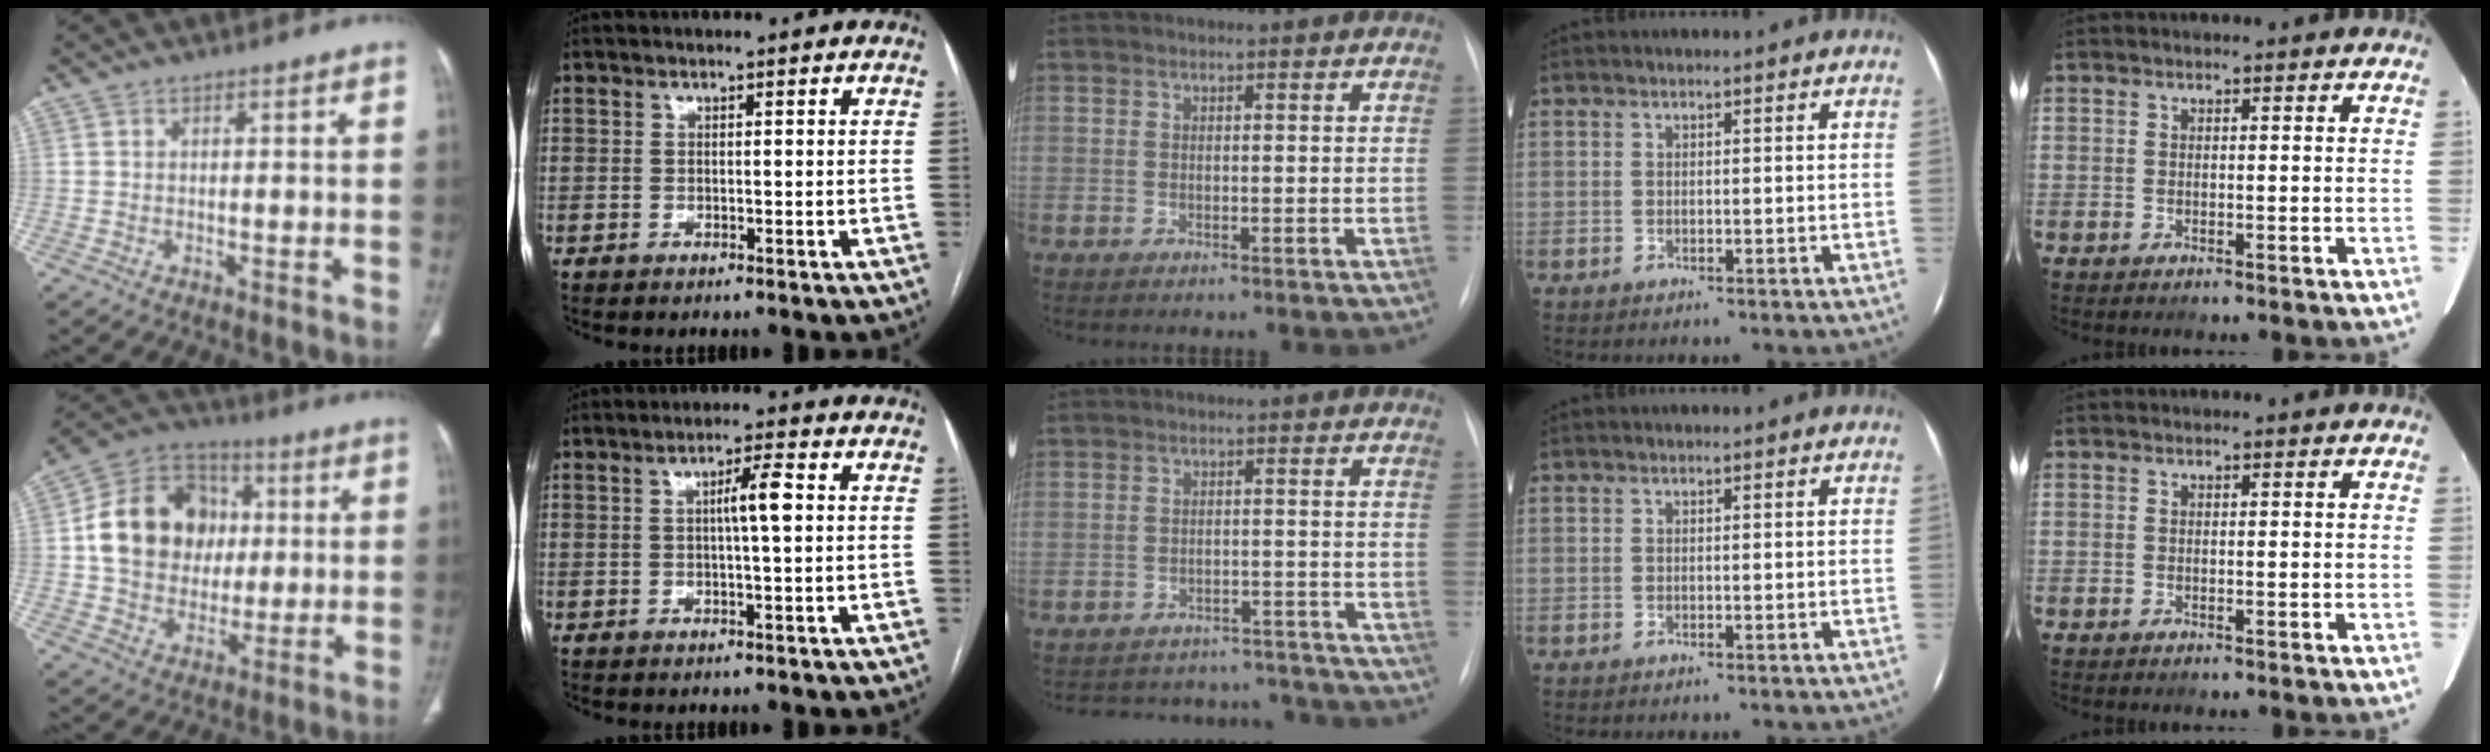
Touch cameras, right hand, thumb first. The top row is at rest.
{"thumb": {"total": 17.6, "force": [1.8, 14.7, 9.6], "torque": [-0.137, 0.021, 0.033]}, "index": {"total": 4.0, "force": [0.4, 0.0, 4.0], "torque": [-0.068, 0.005, 0.006]}, "middle": {"total": 13.6, "force": [-12.7, 4.5, 1.7], "torque": [-0.028, 0.029, -0.154]}}